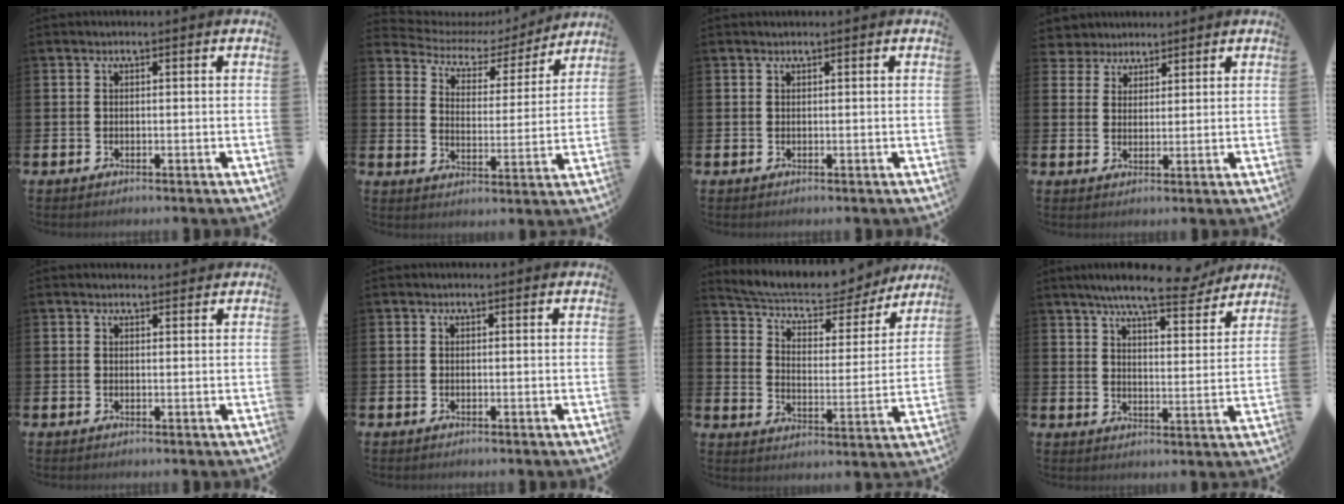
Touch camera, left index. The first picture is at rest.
{"total": 5.3, "force": [4.4, 2.8, 1.0], "torque": [-0.047, -0.035, 0.068]}
{"total": 0.0}
{"total": 3.7, "force": [3.2, 1.7, -0.6], "torque": [-0.005, -0.010, 0.057]}
{"total": 1.0, "force": [1.0, 0.2, 0.0], "torque": [0.007, -0.003, 0.017]}
{"total": 0.0}
{"total": 7.2, "force": [6.6, 2.0, 2.1], "torque": [-0.070, -0.050, 0.110]}
{"total": 8.7, "force": [7.7, 1.0, 3.9], "torque": [-0.076, -0.039, 0.133]}